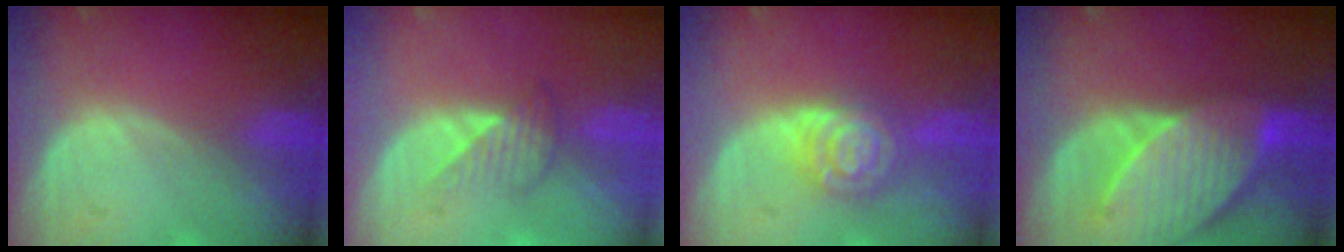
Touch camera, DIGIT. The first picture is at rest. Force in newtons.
{"total": 3.5, "press": 3.2, "slide": 1.5}
{"total": 6.5, "press": 6.5, "slide": 0.5}
{"total": 10.1, "press": 8.9, "slide": 4.8}